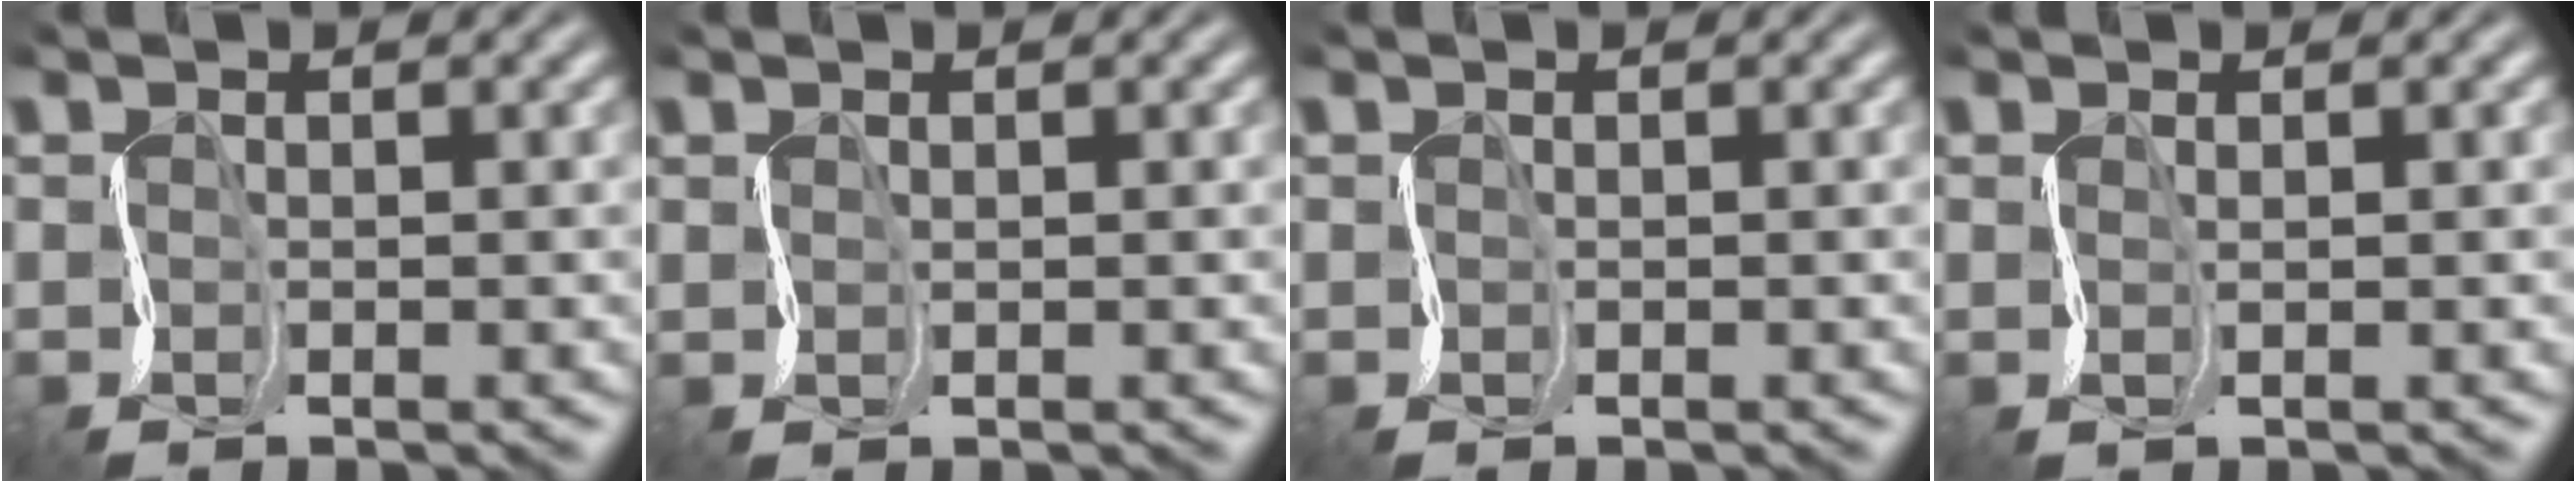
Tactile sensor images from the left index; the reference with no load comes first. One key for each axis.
{"total": 0.7, "fx": 0.6, "fy": -0.2, "fz": -0.2, "tx": -0.002, "ty": 0.003, "tz": 0.014}
{"total": 0.0}
{"total": 0.7, "fx": 0.7, "fy": 0.0, "fz": 0.2, "tx": -0.005, "ty": 0.007, "tz": 0.013}